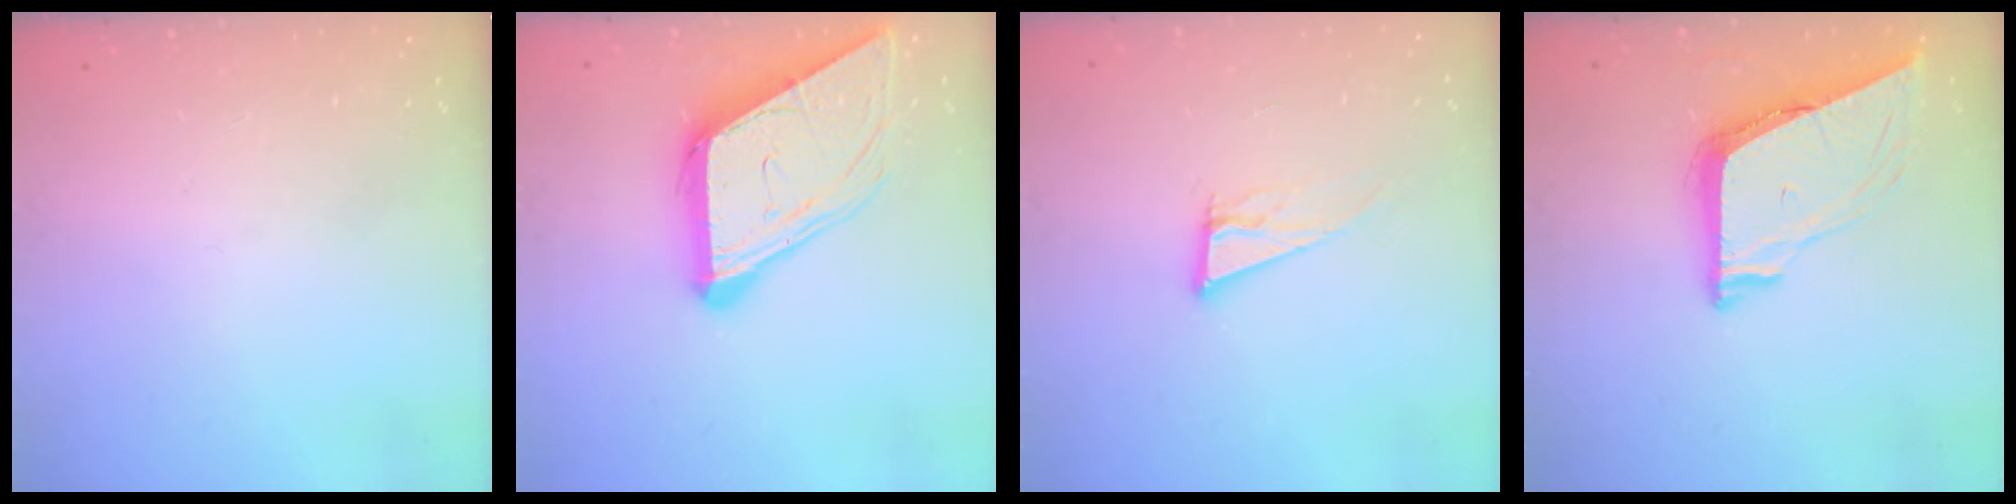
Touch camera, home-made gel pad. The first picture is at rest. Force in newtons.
{"total": 11.5, "press": 11.4, "slide": 1.1}
{"total": 9.2, "press": 8.4, "slide": 3.5}
{"total": 8.4, "press": 8.4, "slide": 0.9}